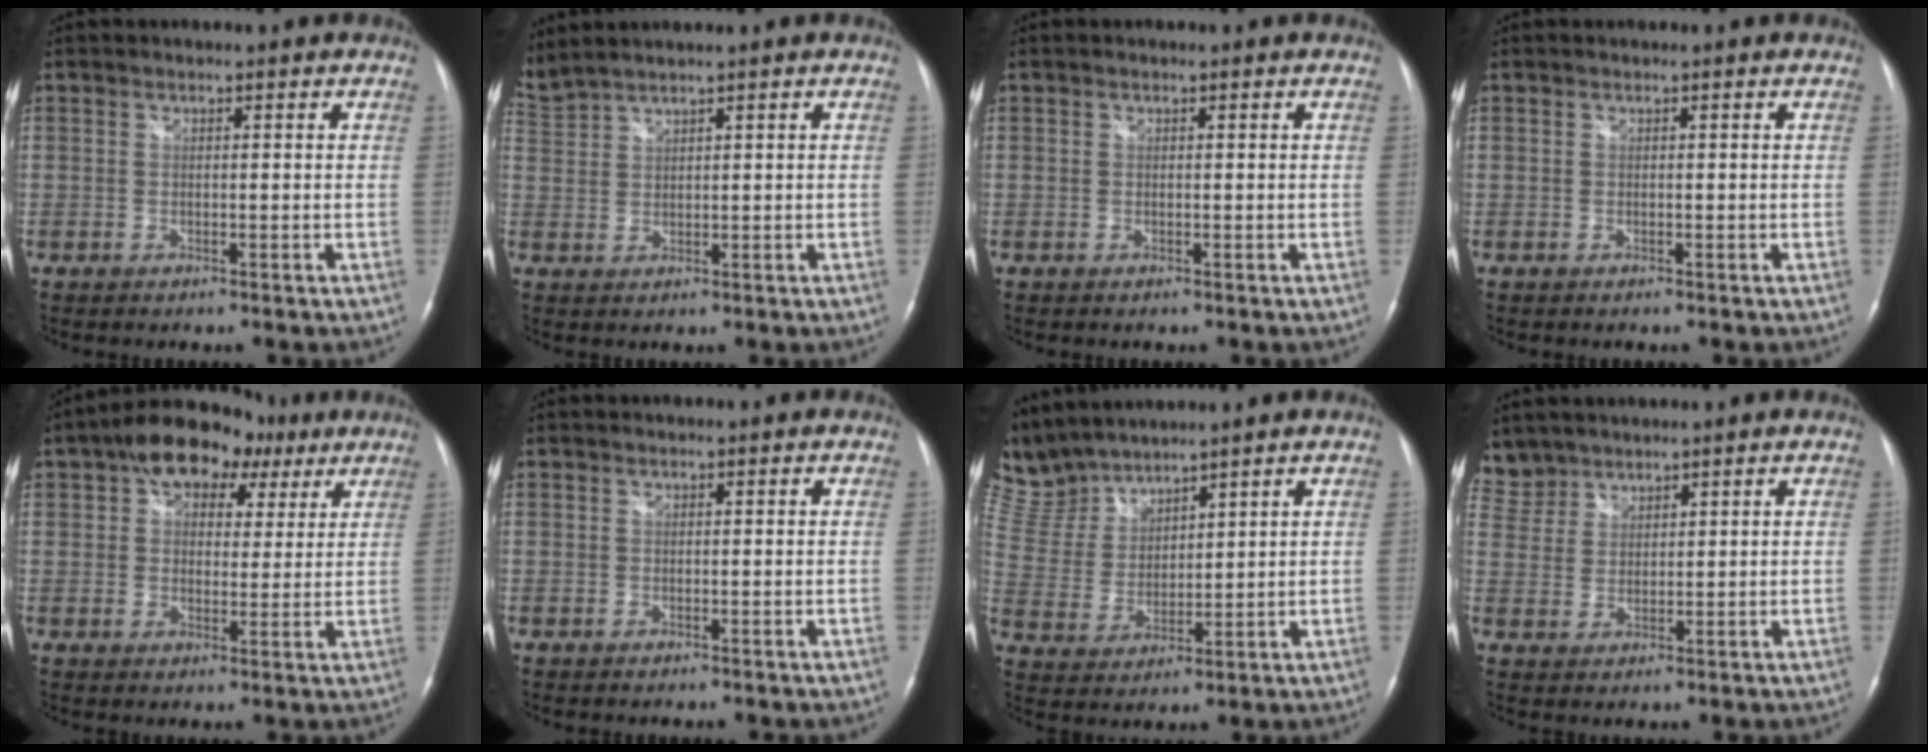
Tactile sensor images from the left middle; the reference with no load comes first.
{"total": 4.3, "force": [4.0, -0.6, 1.5], "torque": [-0.054, 0.022, 0.092]}
{"total": 0.0}
{"total": 0.0}
{"total": 11.4, "force": [6.0, 6.8, 6.9], "torque": [-0.099, 0.038, 0.091]}
{"total": 0.0}
{"total": 9.7, "force": [9.5, 1.7, 1.2], "torque": [-0.053, 0.015, 0.212]}
{"total": 5.3, "force": [4.6, 2.6, -0.4], "torque": [0.010, 0.010, 0.099]}